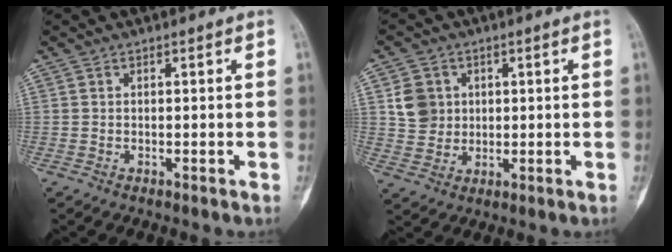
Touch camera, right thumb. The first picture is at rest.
{"total": 6.3, "force": [1.6, 5.7, 2.2], "torque": [-0.017, -0.004, 0.034]}